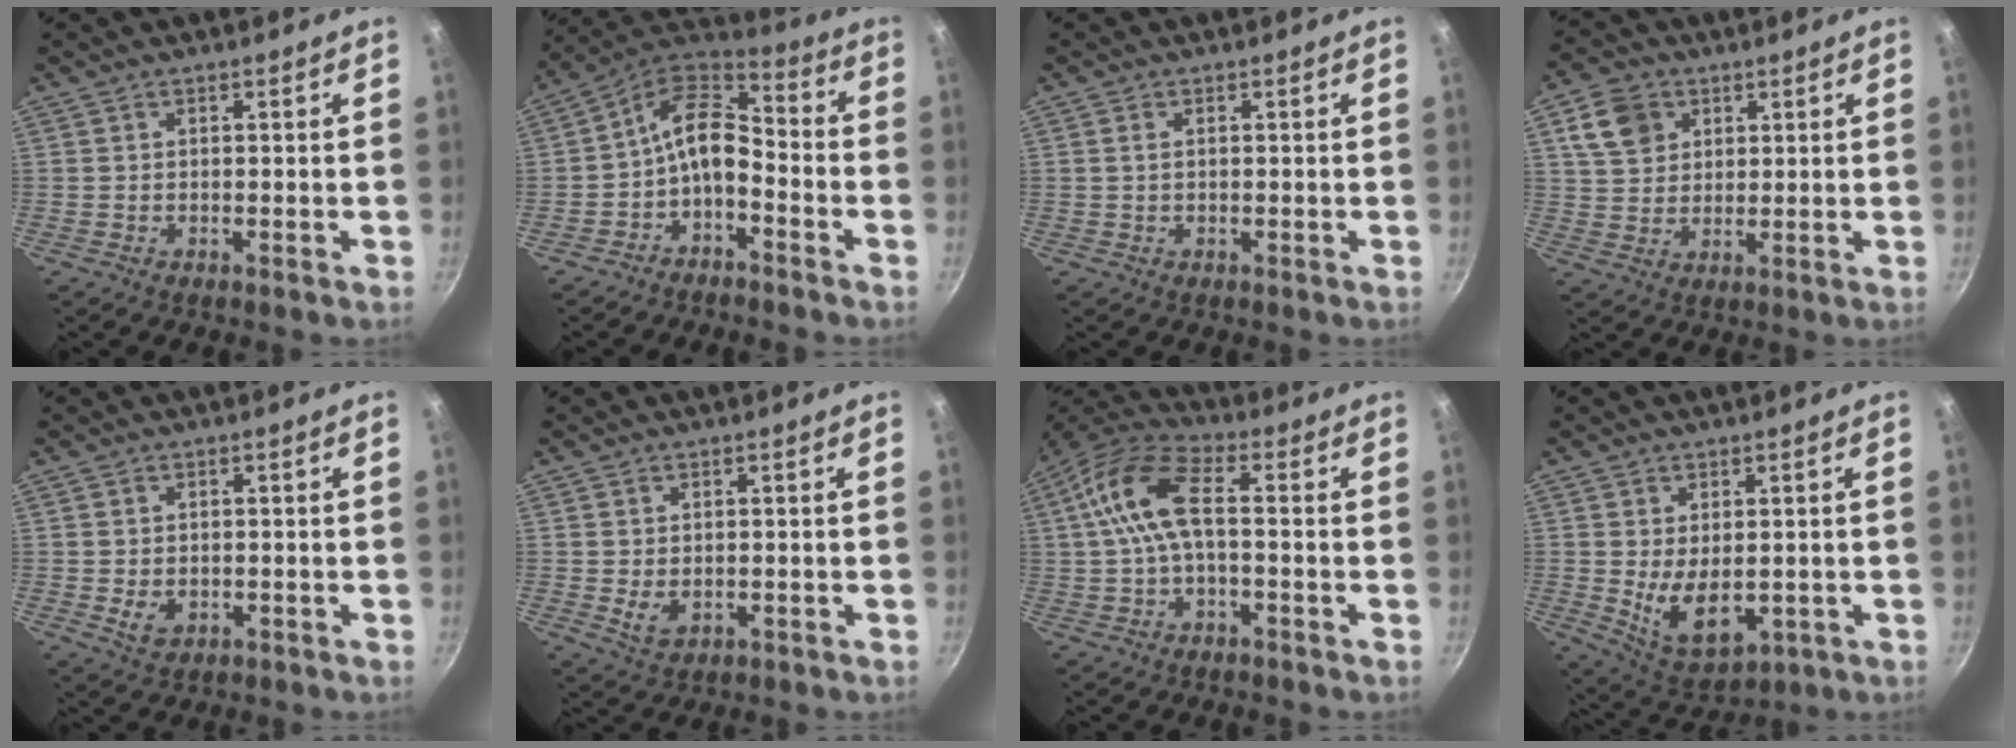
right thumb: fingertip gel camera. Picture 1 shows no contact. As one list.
[{"total": 10.5, "force": [-3.5, 6.0, 8.0], "torque": [-0.139, 0.065, -0.073]}, {"total": 0.8, "force": [0.2, 0.4, 0.7], "torque": [-0.014, 0.000, 0.003]}, {"total": 8.2, "force": [3.5, 6.5, 3.8], "torque": [-0.047, 0.002, 0.064]}, {"total": 3.1, "force": [-0.5, 2.3, 1.9], "torque": [-0.032, -0.006, -0.003]}, {"total": 3.2, "force": [-0.2, 2.3, 2.3], "torque": [-0.039, -0.009, 0.003]}, {"total": 11.1, "force": [0.0, 5.2, 9.8], "torque": [-0.203, 0.035, -0.012]}, {"total": 9.4, "force": [-0.5, 5.6, 7.5], "torque": [-0.111, -0.022, 0.016]}]